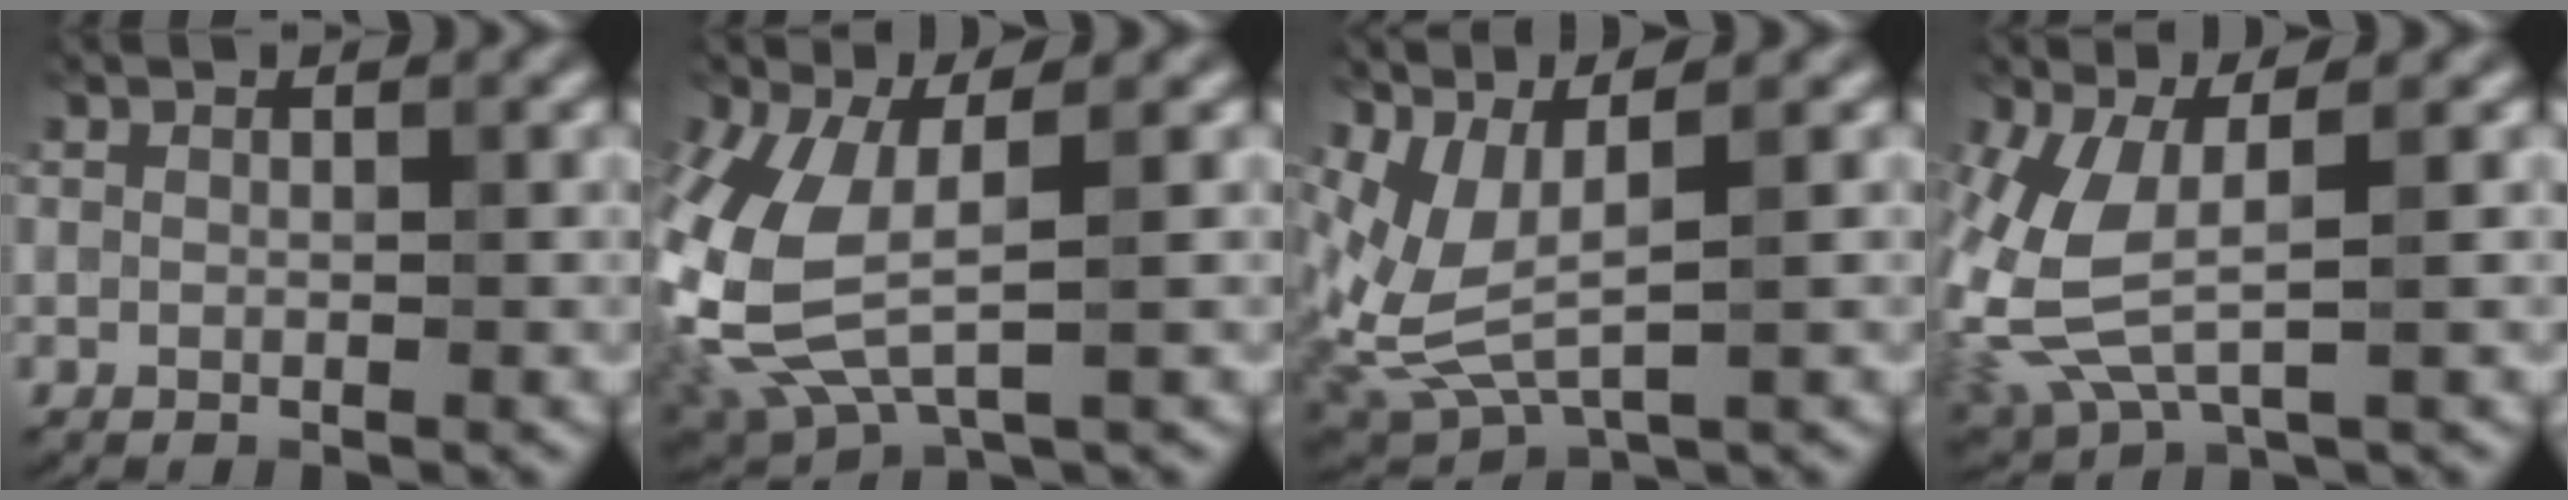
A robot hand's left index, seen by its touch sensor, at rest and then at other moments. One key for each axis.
{"total": 8.1, "fx": -0.3, "fy": 4.3, "fz": 6.9, "tx": -0.182, "ty": -0.019, "tz": 0.001}
{"total": 5.0, "fx": 1.4, "fy": 1.8, "fz": 4.4, "tx": -0.119, "ty": -0.015, "tz": 0.043}
{"total": 6.3, "fx": -0.1, "fy": 3.0, "fz": 5.6, "tx": -0.154, "ty": -0.013, "tz": 0.009}